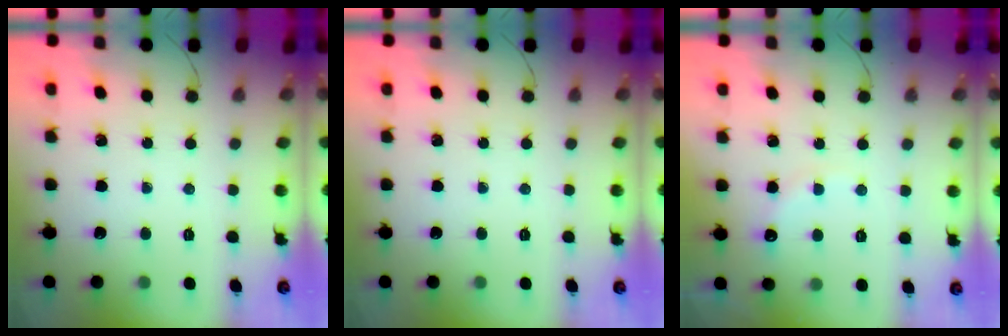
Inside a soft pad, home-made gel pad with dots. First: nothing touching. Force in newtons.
{"total": 0.0}
{"total": 8.9, "press": 8.8, "slide": 1.5}